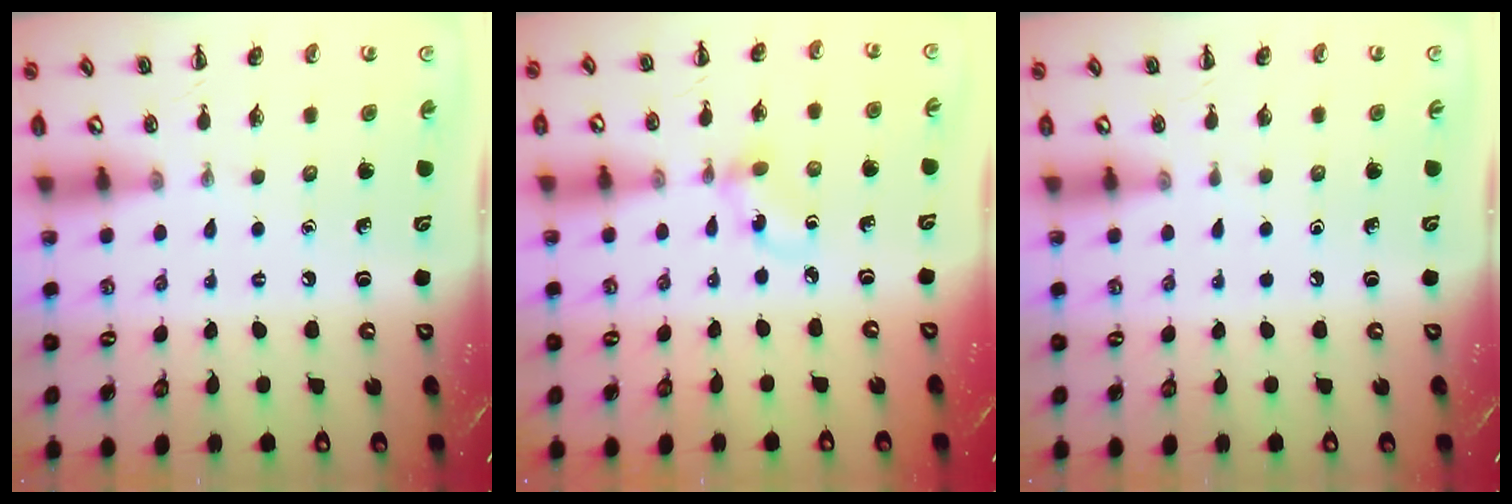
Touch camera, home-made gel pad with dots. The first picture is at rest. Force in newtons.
{"total": 2.9, "press": 2.9, "slide": 0.7}
{"total": 0.0}